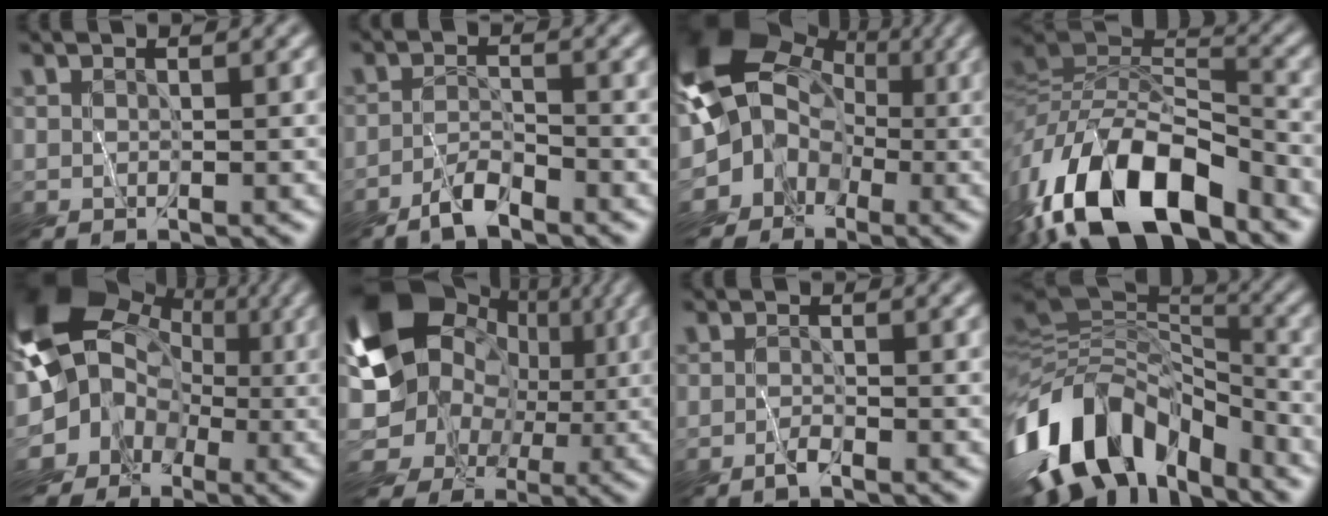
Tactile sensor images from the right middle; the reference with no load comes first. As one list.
[{"total": 2.9, "force": [-2.6, 0.3, 1.2], "torque": [-0.022, 0.003, -0.057]}, {"total": 11.4, "force": [-1.6, 10.2, 4.8], "torque": [-0.094, -0.008, -0.060]}, {"total": 13.7, "force": [-7.5, 6.1, 9.7], "torque": [-0.181, 0.007, -0.147]}, {"total": 14.3, "force": [-1.1, 12.9, 6.1], "torque": [-0.130, 0.014, -0.054]}, {"total": 12.9, "force": [1.8, 10.8, 6.8], "torque": [-0.142, 0.014, 0.026]}, {"total": 1.2, "force": [-1.1, 0.0, 0.4], "torque": [-0.013, 0.000, -0.026]}, {"total": 12.0, "force": [-6.1, 7.0, 7.6], "torque": [-0.156, 0.020, -0.120]}]